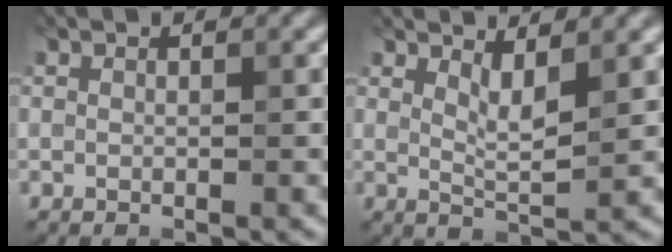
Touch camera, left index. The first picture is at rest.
{"total": 2.4, "force": [1.3, 0.5, 2.0], "torque": [-0.035, -0.010, 0.024]}